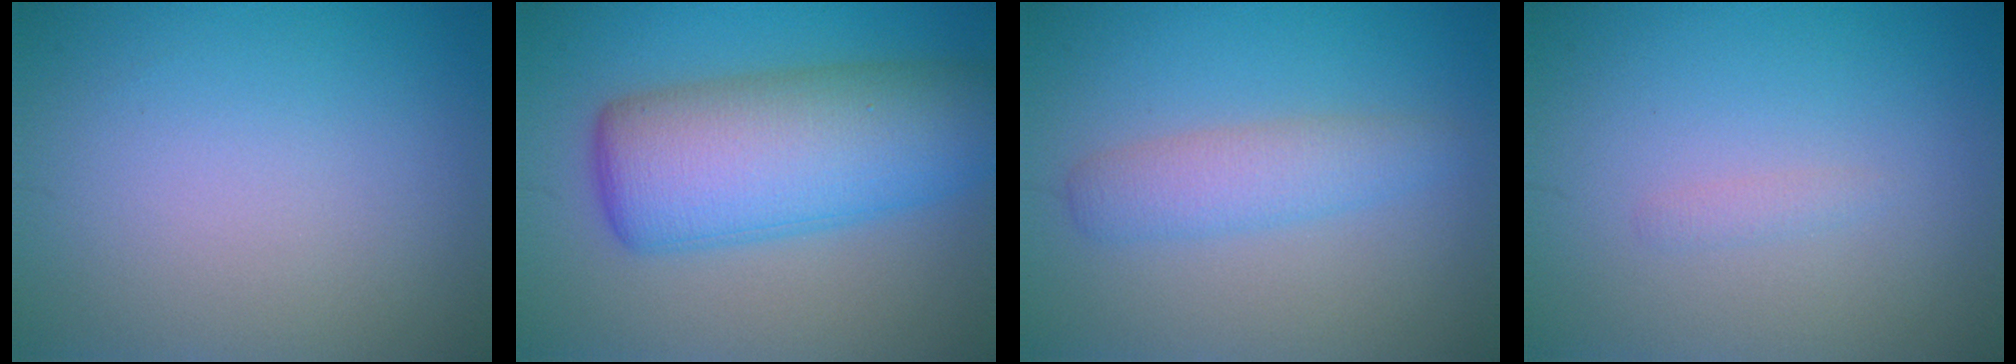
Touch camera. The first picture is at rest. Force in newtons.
{"total": 10.3, "press": 10.3, "slide": 0.4}
{"total": 3.0, "press": 3.0, "slide": 0.1}
{"total": 0.7, "press": 0.7, "slide": 0.0}